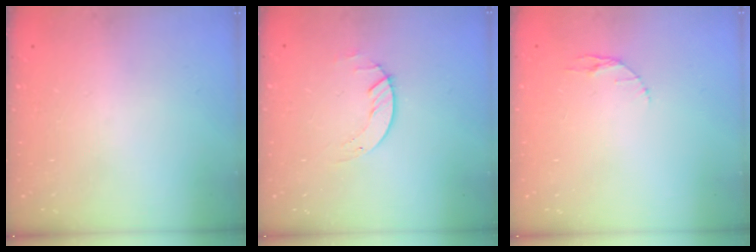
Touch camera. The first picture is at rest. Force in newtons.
{"total": 2.0, "press": 2.0, "slide": 0.2}
{"total": 2.9, "press": 2.9, "slide": 0.4}